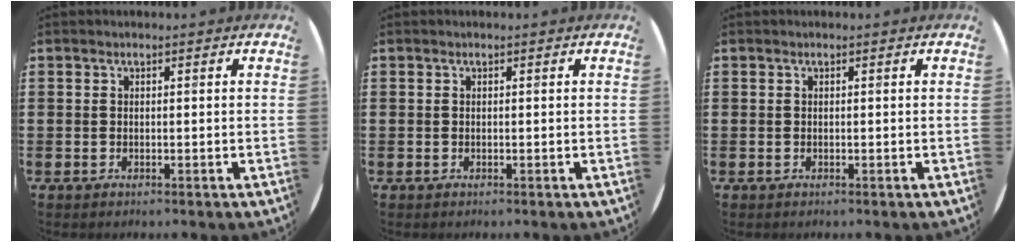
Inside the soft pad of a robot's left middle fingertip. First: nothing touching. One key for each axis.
{"total": 0.0}
{"total": 0.0}